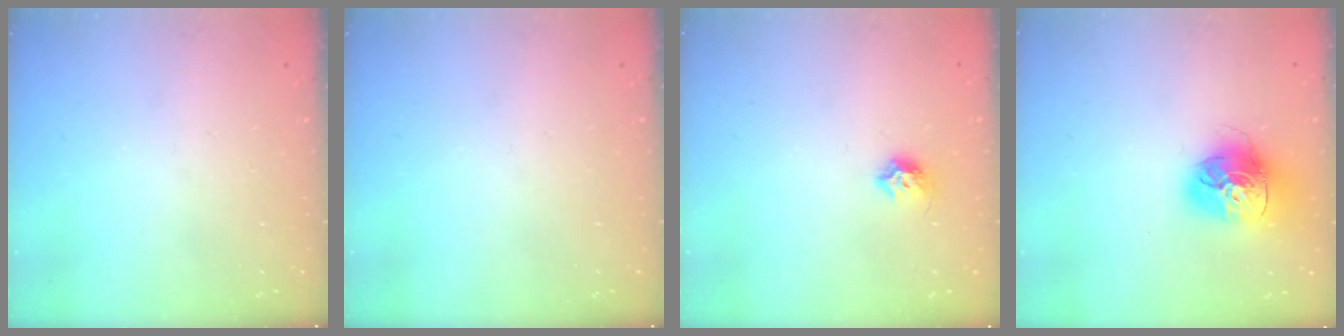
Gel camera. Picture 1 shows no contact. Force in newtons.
{"total": 0.0}
{"total": 7.1, "press": 7.0, "slide": 0.8}
{"total": 17.4, "press": 17.3, "slide": 2.1}